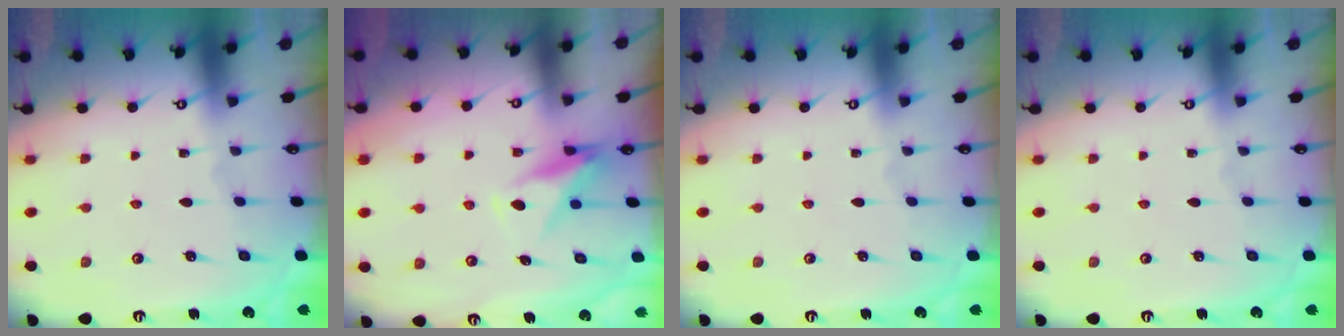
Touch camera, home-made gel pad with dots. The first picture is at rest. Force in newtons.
{"total": 9.9, "press": 9.9, "slide": 0.9}
{"total": 0.0}
{"total": 0.0}